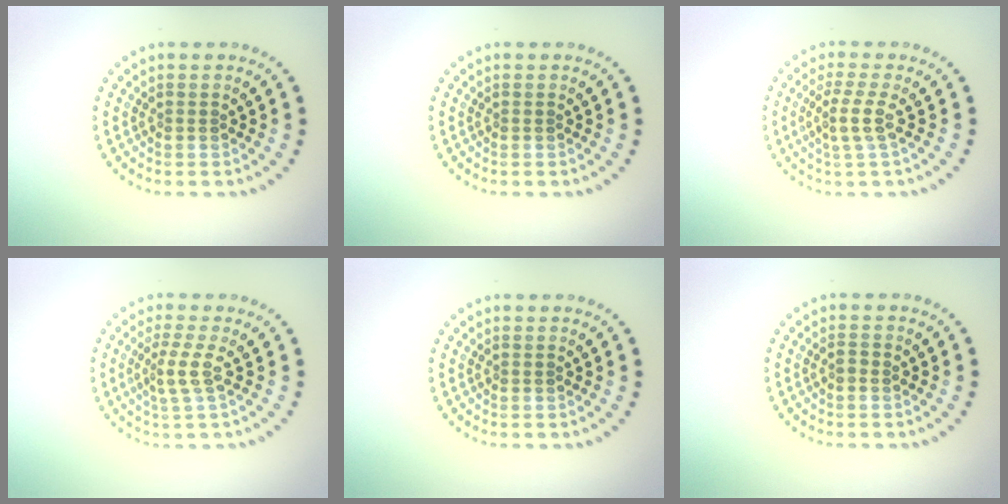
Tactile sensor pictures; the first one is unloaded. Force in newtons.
{"total": 0.0}
{"total": 2.2, "press": 1.7, "slide": 1.4}
{"total": 2.2, "press": 1.6, "slide": 1.6}
{"total": 0.0}
{"total": 0.8, "press": 0.8, "slide": 0.2}